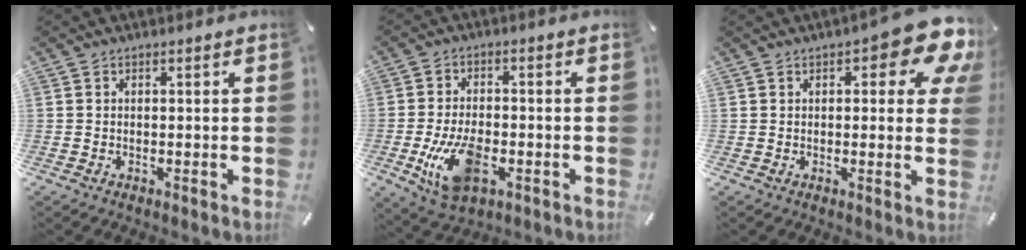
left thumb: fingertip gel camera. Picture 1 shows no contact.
{"total": 11.6, "force": [-3.3, 6.8, 8.9], "torque": [-0.173, -0.004, -0.058]}
{"total": 11.0, "force": [5.7, 4.1, 8.5], "torque": [-0.106, -0.032, 0.092]}